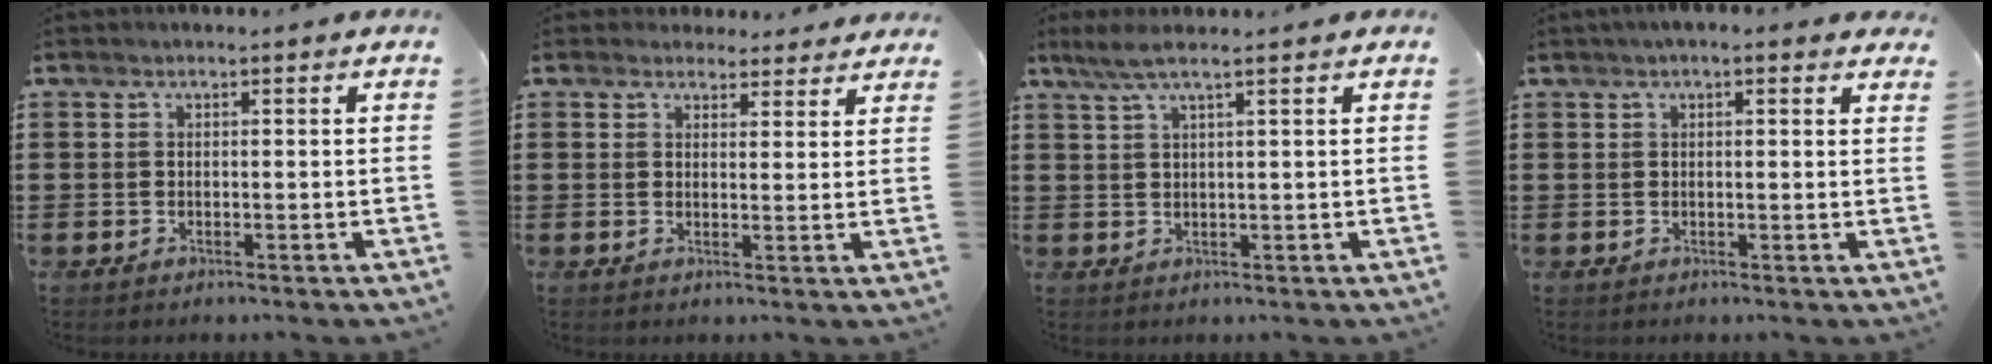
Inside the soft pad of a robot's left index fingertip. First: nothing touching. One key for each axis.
{"total": 3.0, "fx": 2.7, "fy": 1.3, "fz": 0.3, "tx": -0.007, "ty": -0.004, "tz": 0.050}
{"total": 3.2, "fx": 2.1, "fy": 0.0, "fz": 2.5, "tx": -0.053, "ty": 0.002, "tz": 0.038}
{"total": 1.8, "fx": 1.1, "fy": 0.4, "fz": 1.3, "tx": -0.027, "ty": 0.006, "tz": 0.020}